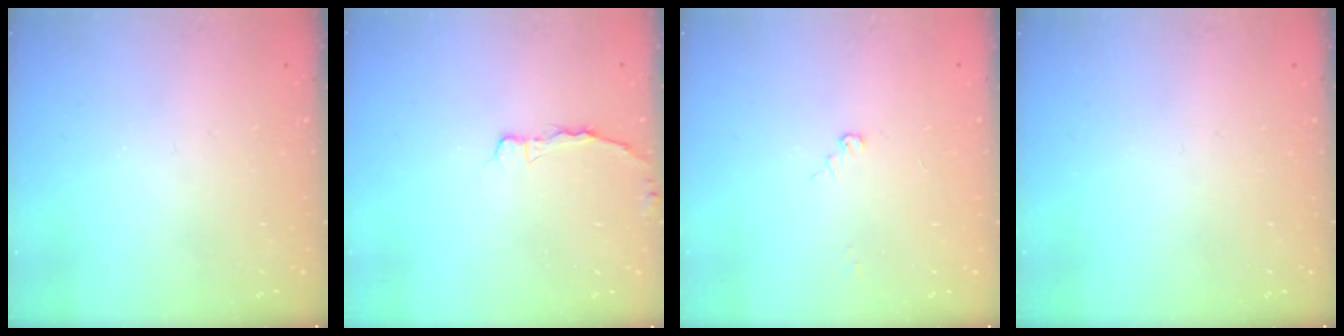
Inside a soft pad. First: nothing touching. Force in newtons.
{"total": 2.1, "press": 2.1, "slide": 0.4}
{"total": 3.8, "press": 3.8, "slide": 0.4}
{"total": 0.0}